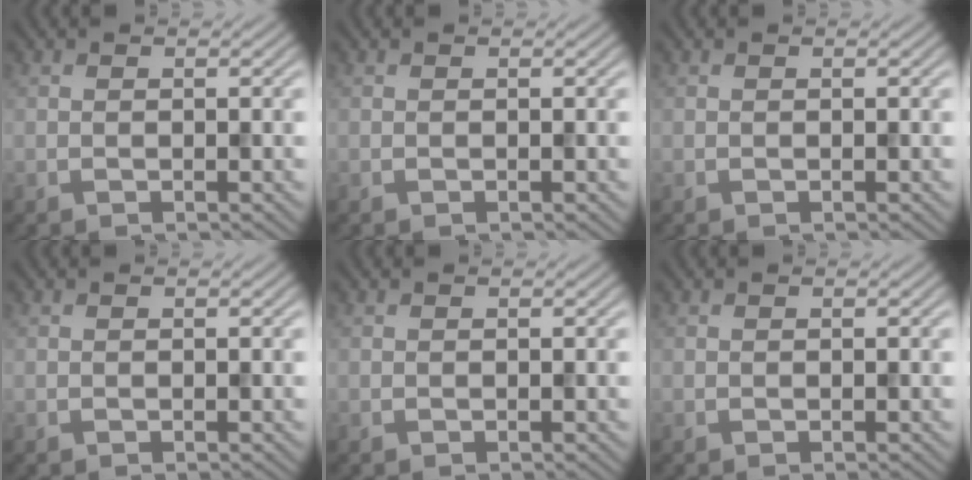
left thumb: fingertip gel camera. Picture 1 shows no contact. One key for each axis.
{"total": 0.0}
{"total": 0.0}
{"total": 0.0}
{"total": 0.0}
{"total": 0.0}